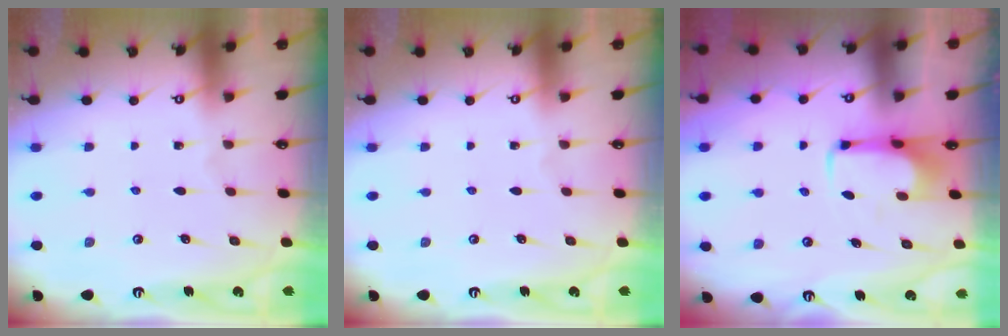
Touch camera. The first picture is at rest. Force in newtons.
{"total": 0.0}
{"total": 4.8, "press": 4.7, "slide": 1.2}